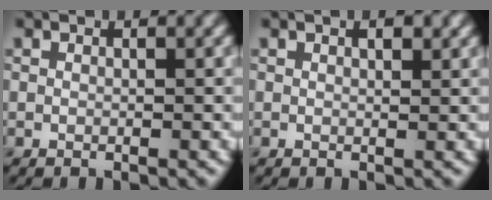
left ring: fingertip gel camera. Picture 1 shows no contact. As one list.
[{"total": 1.2, "force": [0.6, 0.4, 1.0], "torque": [-0.013, 0.000, 0.011]}]